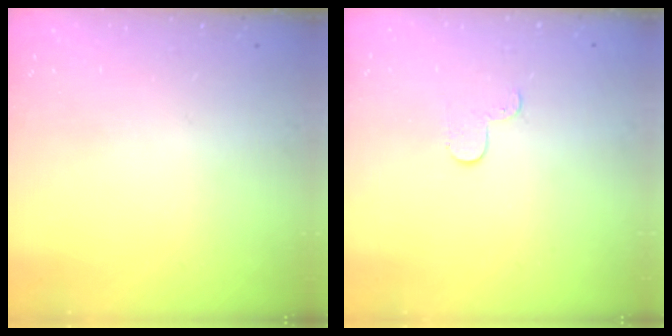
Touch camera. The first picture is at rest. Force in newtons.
{"total": 3.3, "press": 3.2, "slide": 0.3}